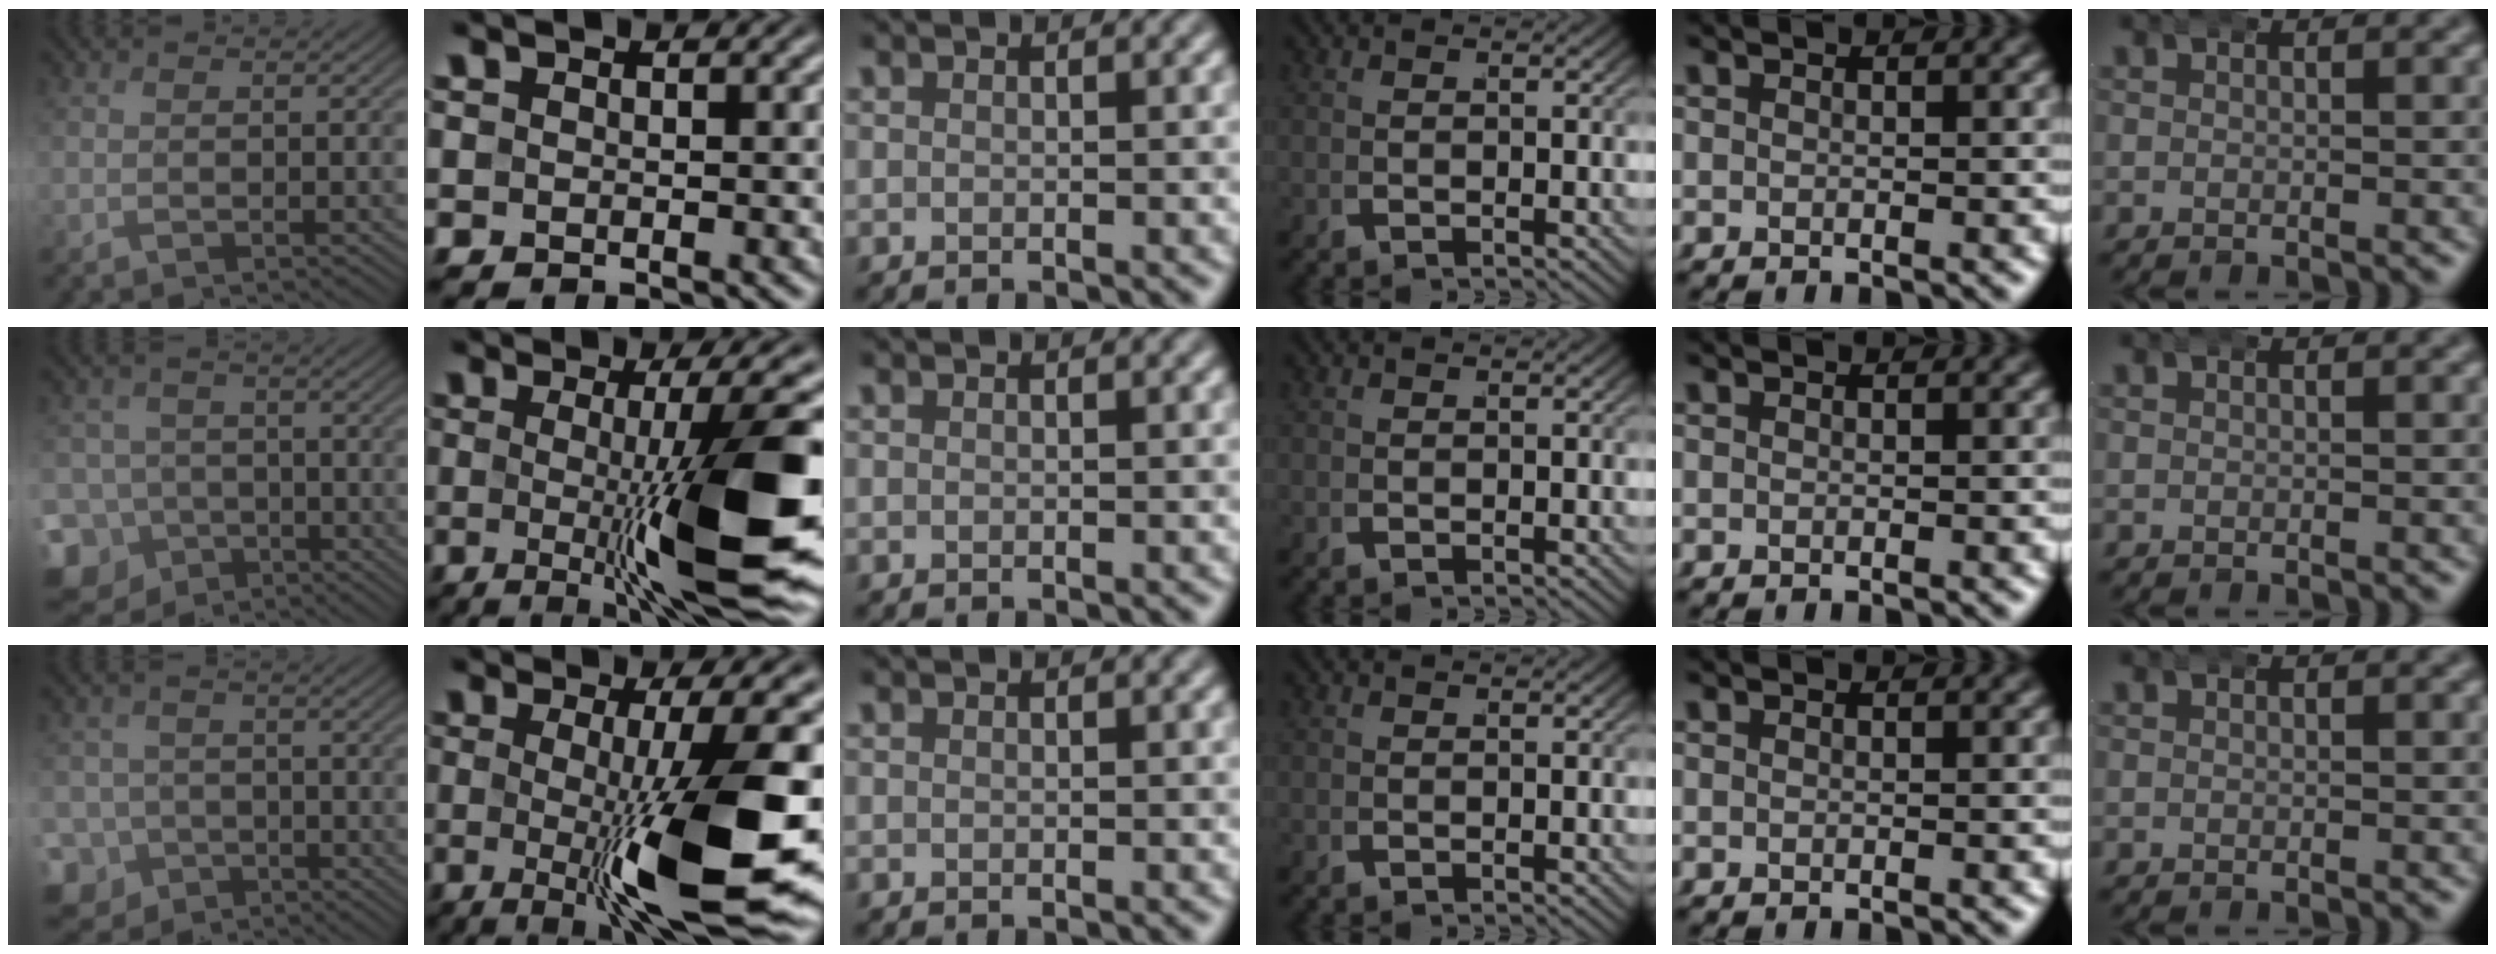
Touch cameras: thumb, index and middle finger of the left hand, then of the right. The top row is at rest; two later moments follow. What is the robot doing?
{"motion": "wrap", "object": "bandana"}